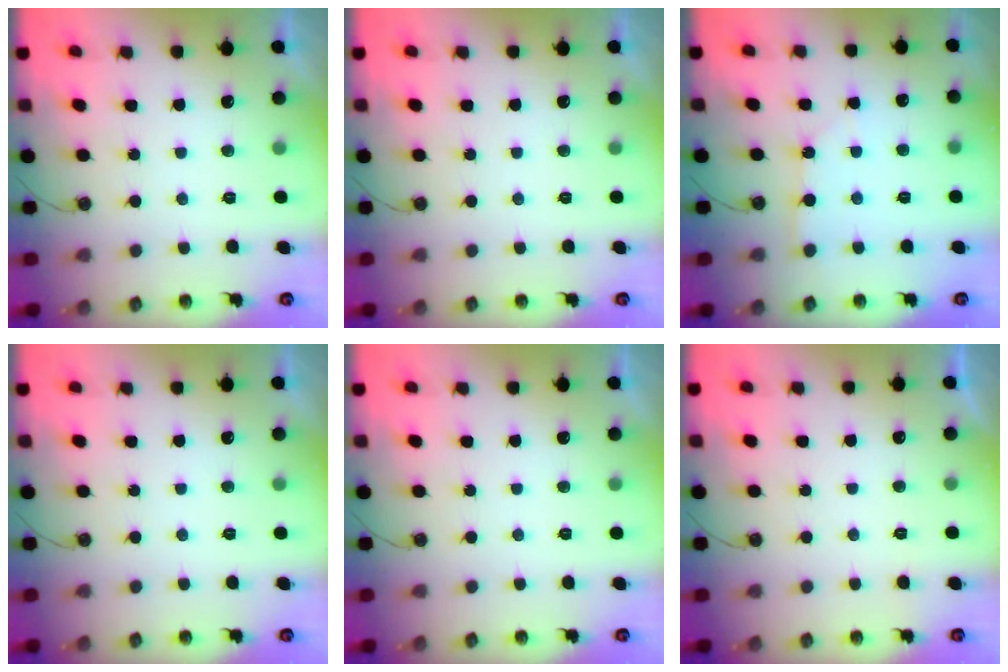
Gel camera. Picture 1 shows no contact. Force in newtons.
{"total": 0.0}
{"total": 2.1, "press": 2.1, "slide": 0.2}
{"total": 0.0}
{"total": 0.0}
{"total": 0.0}